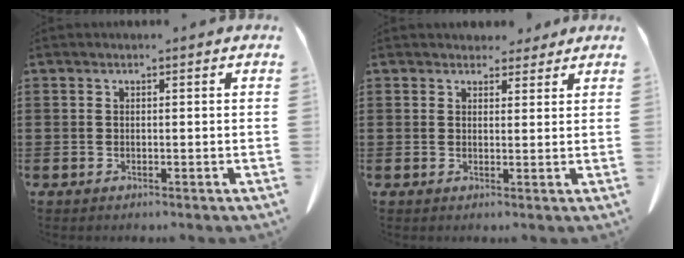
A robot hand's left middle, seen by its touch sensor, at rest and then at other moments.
{"total": 2.9, "force": [2.6, 1.2, 0.3], "torque": [-0.004, -0.003, 0.048]}